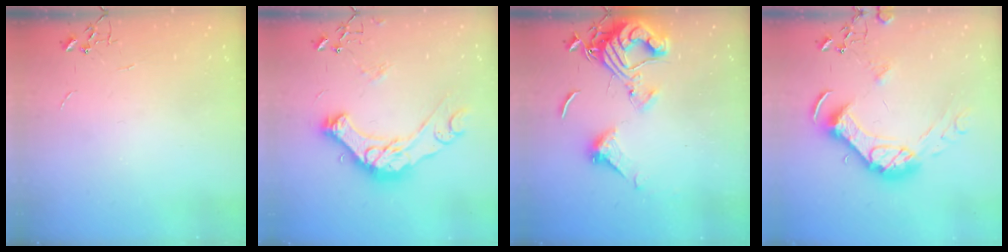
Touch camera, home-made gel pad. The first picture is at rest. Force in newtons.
{"total": 19.0, "press": 18.9, "slide": 1.9}
{"total": 15.3, "press": 15.3, "slide": 1.6}
{"total": 16.9, "press": 16.8, "slide": 2.1}